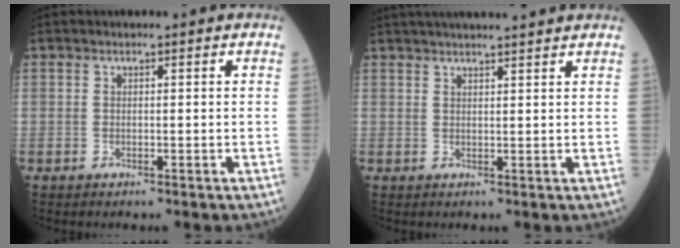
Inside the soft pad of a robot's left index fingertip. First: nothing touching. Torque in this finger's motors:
{"motor_torque": [0.91, -1.23, 0.27, 0.15]}